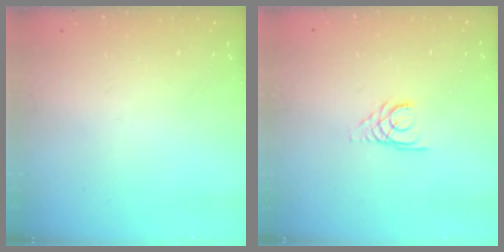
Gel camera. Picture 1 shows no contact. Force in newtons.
{"total": 2.7, "press": 2.7, "slide": 0.3}